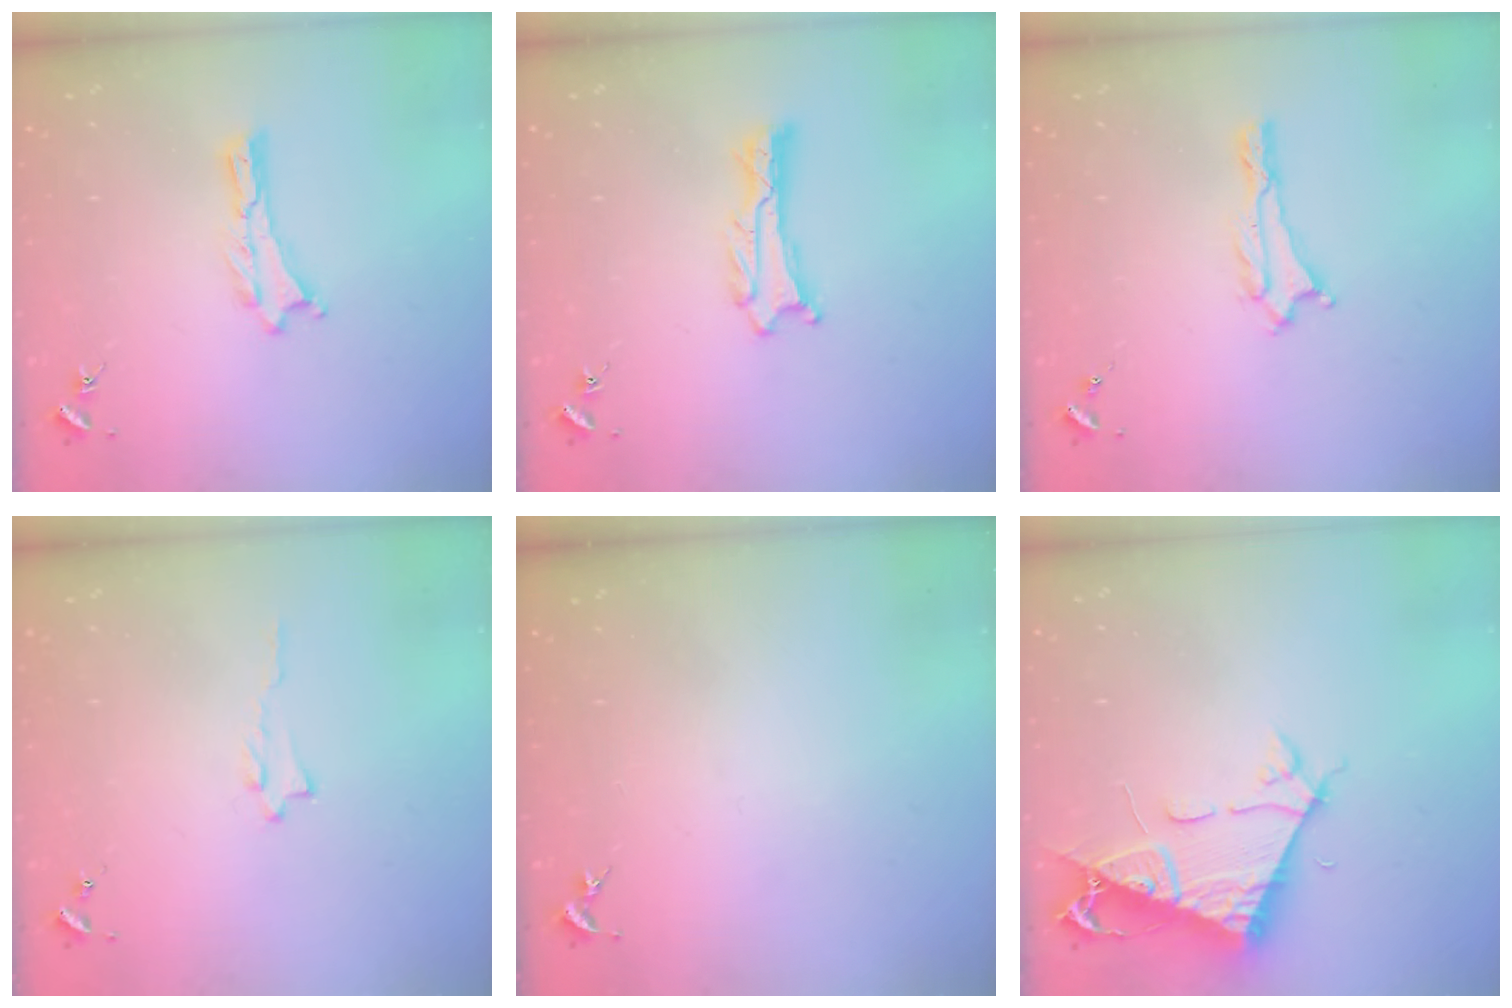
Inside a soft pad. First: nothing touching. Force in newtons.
{"total": 0.9, "press": 0.8, "slide": 0.1}
{"total": 0.0}
{"total": 0.6, "press": 0.6, "slide": 0.1}
{"total": 0.0}
{"total": 7.7, "press": 7.6, "slide": 1.1}